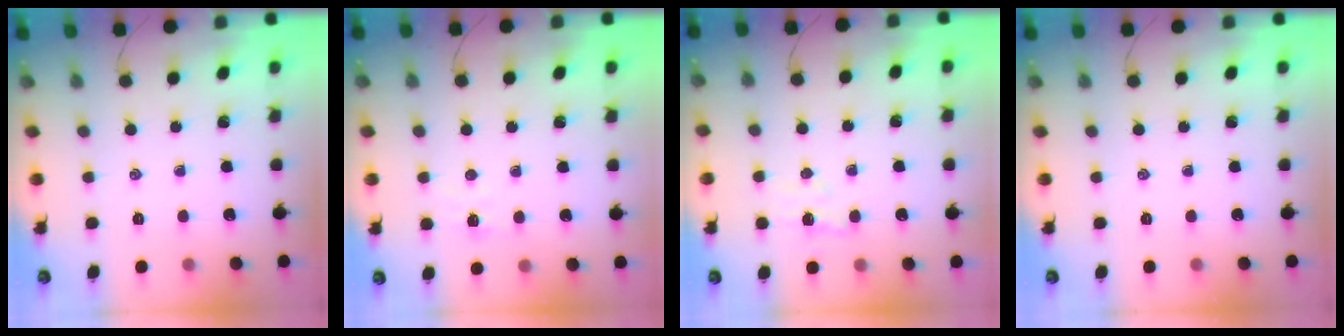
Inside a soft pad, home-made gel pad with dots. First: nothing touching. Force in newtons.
{"total": 4.0, "press": 3.9, "slide": 0.9}
{"total": 4.3, "press": 4.1, "slide": 1.2}
{"total": 0.0}